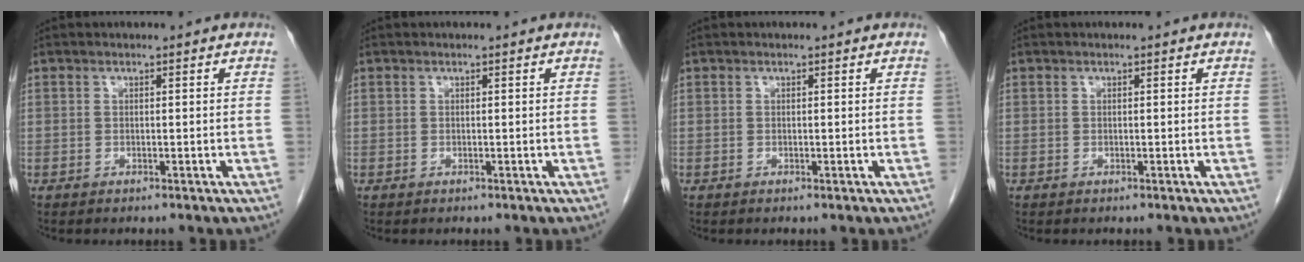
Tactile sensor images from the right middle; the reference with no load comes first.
{"total": 0.0}
{"total": 0.0}
{"total": 0.0}